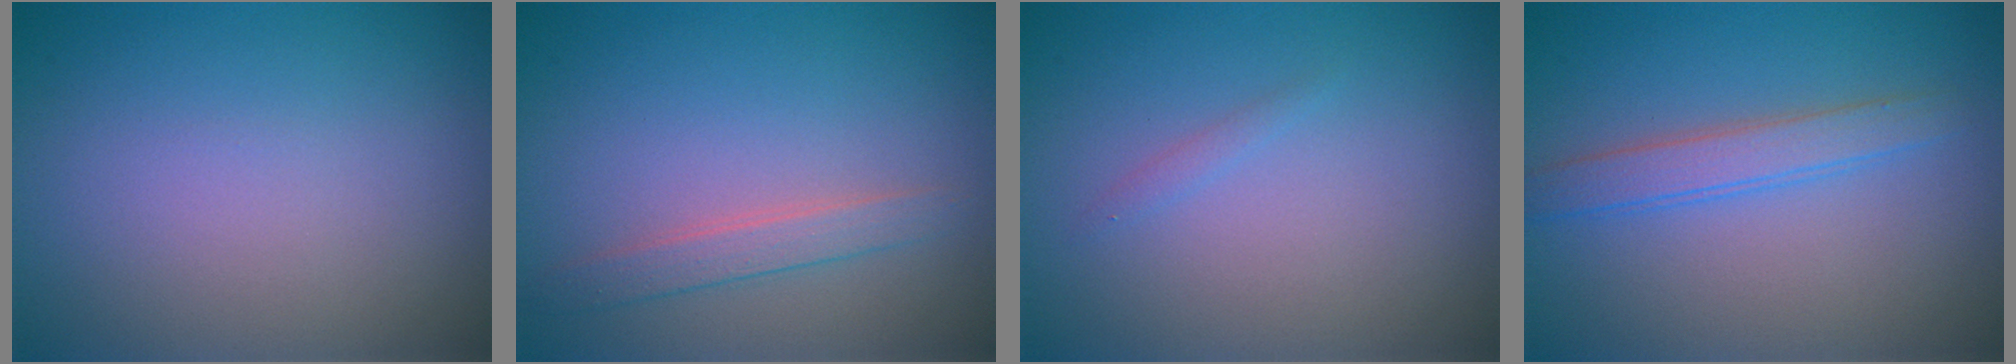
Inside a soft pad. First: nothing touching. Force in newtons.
{"total": 1.8, "press": 1.8, "slide": 0.1}
{"total": 1.1, "press": 1.1, "slide": 0.2}
{"total": 2.4, "press": 2.4, "slide": 0.1}